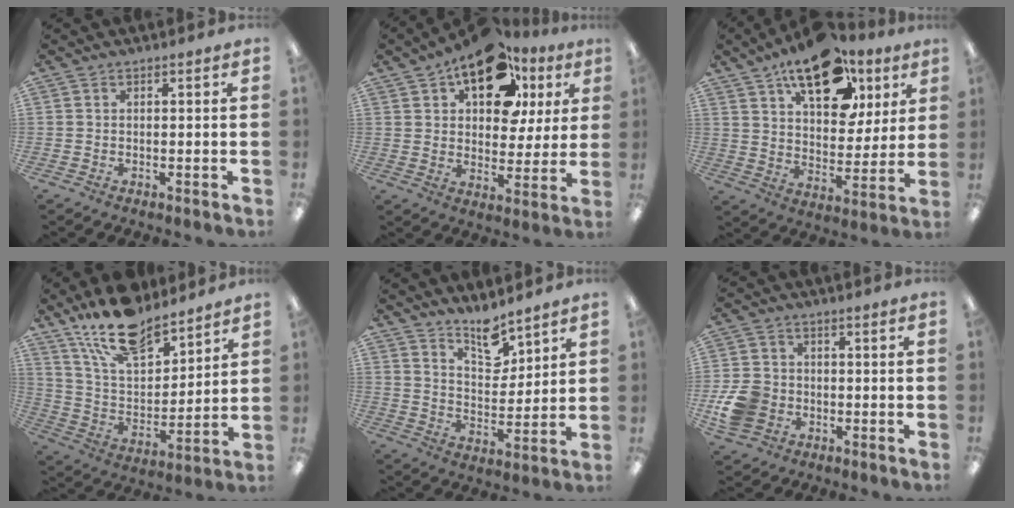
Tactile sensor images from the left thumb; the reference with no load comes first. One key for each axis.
{"total": 17.4, "fx": 10.1, "fy": 9.4, "fz": 10.5, "tx": -0.160, "ty": -0.040, "tz": 0.175}
{"total": 19.5, "fx": 12.0, "fy": 10.1, "fz": 11.5, "tx": -0.166, "ty": -0.054, "tz": 0.203}
{"total": 17.6, "fx": 14.0, "fy": 7.2, "fz": 7.9, "tx": -0.153, "ty": -0.081, "tz": 0.252}
{"total": 9.8, "fx": 8.2, "fy": 3.7, "fz": 3.9, "tx": -0.052, "ty": -0.055, "tz": 0.145}
{"total": 8.8, "fx": -2.3, "fy": 7.4, "fz": 4.2, "tx": -0.094, "ty": 0.018, "tz": -0.040}